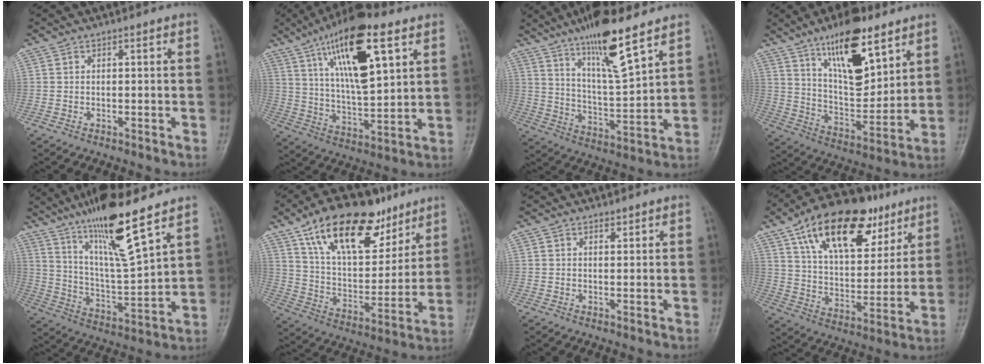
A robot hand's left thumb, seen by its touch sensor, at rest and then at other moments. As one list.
[{"total": 19.2, "force": [9.1, 6.4, 15.6], "torque": [-0.249, -0.027, 0.161]}, {"total": 14.2, "force": [9.6, 2.3, 10.1], "torque": [-0.172, -0.058, 0.177]}, {"total": 17.1, "force": [10.1, 6.7, 12.1], "torque": [-0.162, -0.057, 0.177]}, {"total": 17.3, "force": [11.8, 1.8, 12.6], "torque": [-0.215, -0.063, 0.219]}, {"total": 23.5, "force": [14.2, 11.4, 14.8], "torque": [-0.208, -0.039, 0.249]}, {"total": 1.1, "force": [0.9, 0.5, 0.4], "torque": [0.000, -0.007, 0.012]}, {"total": 24.1, "force": [13.0, 12.5, 16.0], "torque": [-0.225, -0.021, 0.219]}]